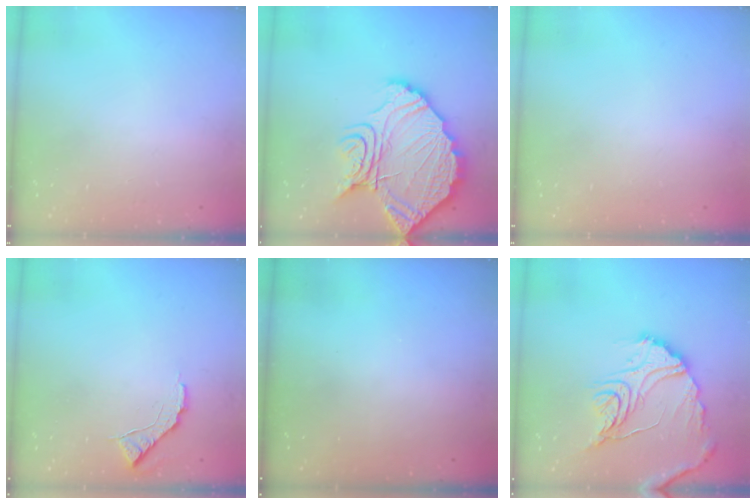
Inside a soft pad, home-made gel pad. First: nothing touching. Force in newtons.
{"total": 19.1, "press": 19.1, "slide": 1.5}
{"total": 0.0}
{"total": 6.7, "press": 6.7, "slide": 0.6}
{"total": 3.0, "press": 3.0, "slide": 0.1}
{"total": 18.2, "press": 18.1, "slide": 2.0}